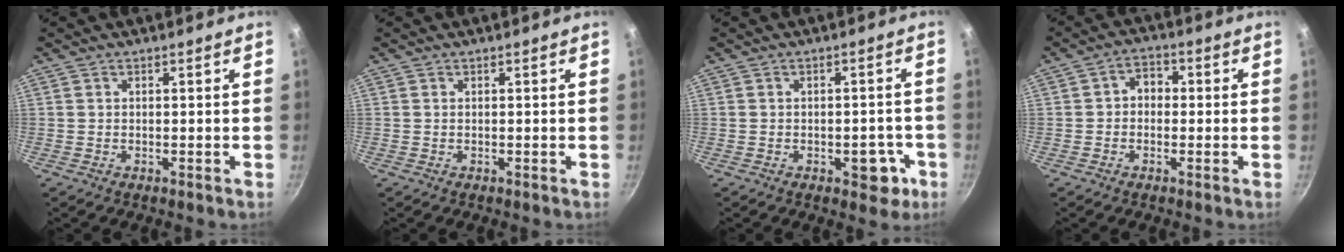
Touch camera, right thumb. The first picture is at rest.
{"total": 0.0}
{"total": 5.6, "force": [-2.2, 3.2, 3.9], "torque": [-0.024, 0.017, -0.023]}
{"total": 4.2, "force": [-0.1, 3.5, 2.4], "torque": [-0.012, 0.013, -0.012]}